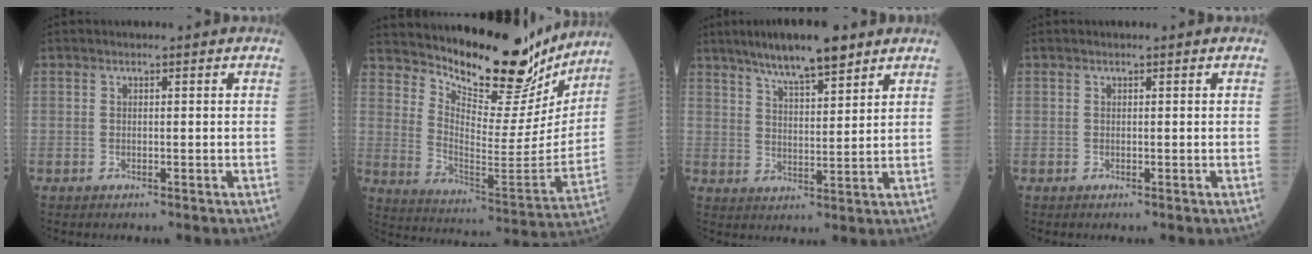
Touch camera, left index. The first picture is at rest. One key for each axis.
{"total": 19.2, "fx": 17.3, "fy": 4.8, "fz": 6.8, "tx": -0.109, "ty": -0.052, "tz": 0.251}
{"total": 9.6, "fx": 7.3, "fy": 1.6, "fz": 6.1, "tx": -0.106, "ty": 0.015, "tz": 0.124}
{"total": 0.0}